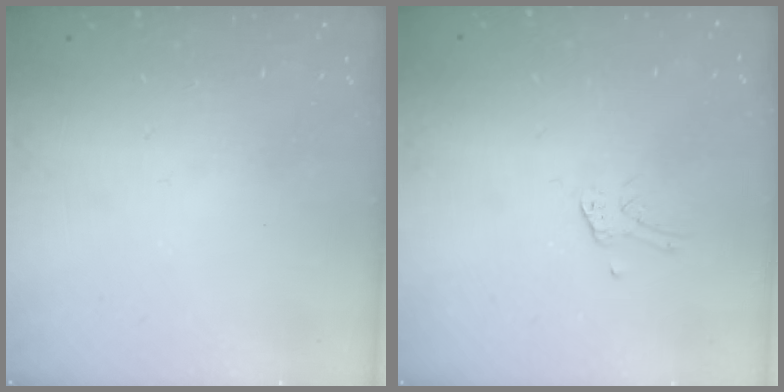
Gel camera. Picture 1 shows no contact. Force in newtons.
{"total": 1.3, "press": 1.3, "slide": 0.1}